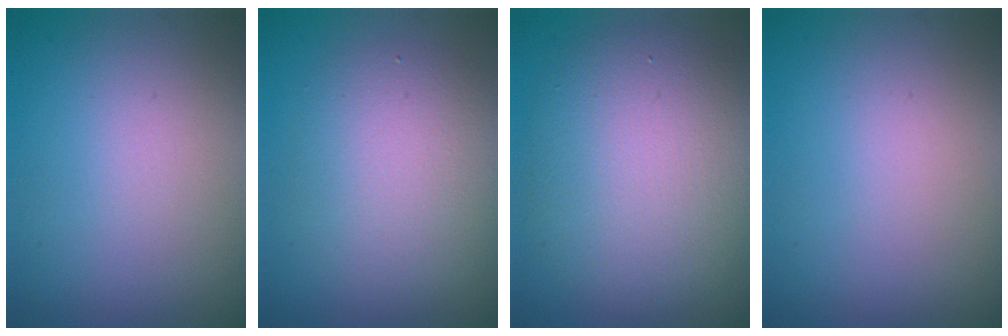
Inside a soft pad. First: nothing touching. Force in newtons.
{"total": 5.1, "press": 5.1, "slide": 0.2}
{"total": 8.4, "press": 8.4, "slide": 0.4}
{"total": 0.0}